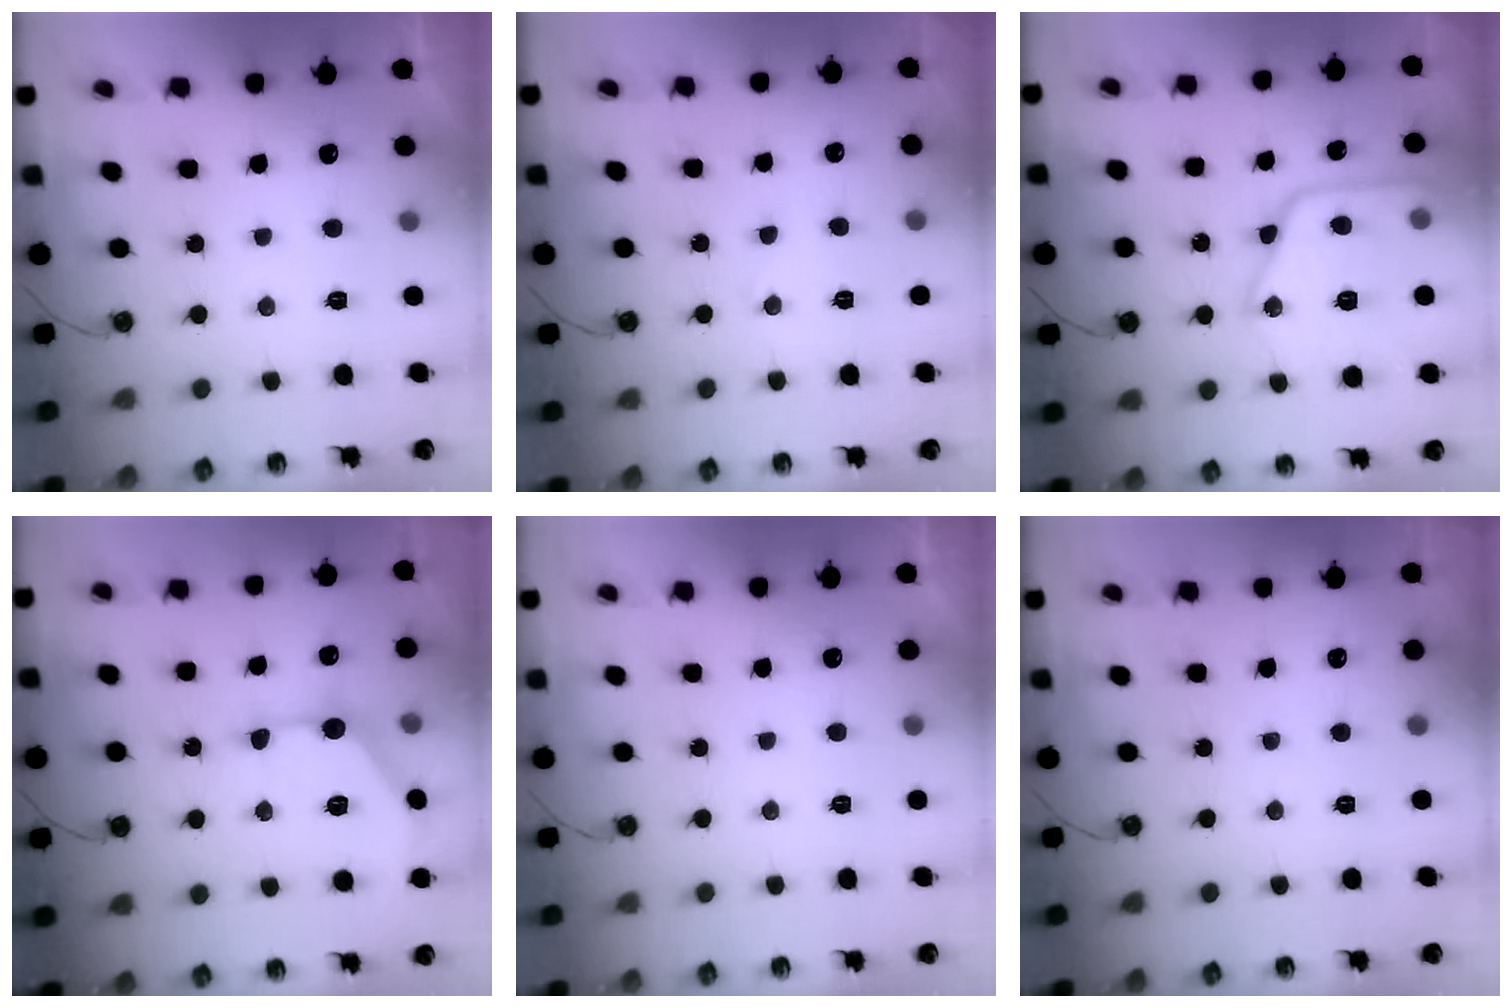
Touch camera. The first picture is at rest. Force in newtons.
{"total": 5.4, "press": 5.4, "slide": 0.8}
{"total": 21.5, "press": 21.4, "slide": 2.3}
{"total": 15.7, "press": 15.7, "slide": 0.5}
{"total": 0.0}
{"total": 0.0}